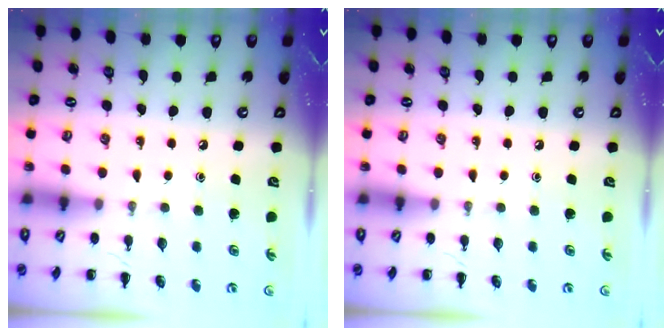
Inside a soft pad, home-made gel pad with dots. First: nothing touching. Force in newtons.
{"total": 0.0}